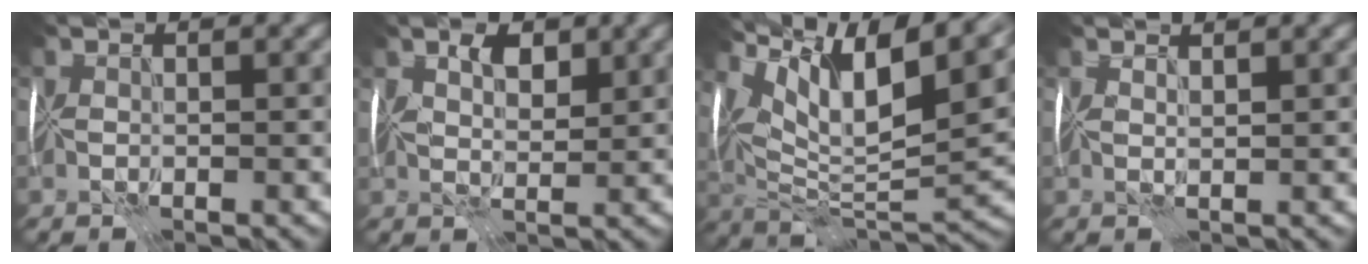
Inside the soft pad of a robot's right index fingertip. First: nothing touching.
{"total": 3.2, "force": [1.7, 1.6, 2.2], "torque": [-0.038, 0.001, 0.029]}
{"total": 14.9, "force": [8.8, 5.2, 10.8], "torque": [-0.201, 0.024, 0.153]}
{"total": 1.7, "force": [1.5, 0.1, 0.8], "torque": [-0.014, 0.003, 0.017]}